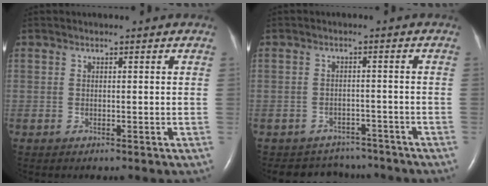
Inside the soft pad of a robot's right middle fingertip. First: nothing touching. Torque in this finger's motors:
{"motor_torque": [0.06, -0.18, 0.01, 0.03]}